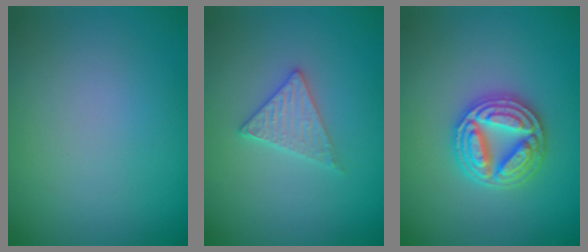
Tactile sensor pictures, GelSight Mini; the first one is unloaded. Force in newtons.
{"total": 2.4, "press": 2.4, "slide": 0.3}
{"total": 5.1, "press": 5.0, "slide": 0.8}